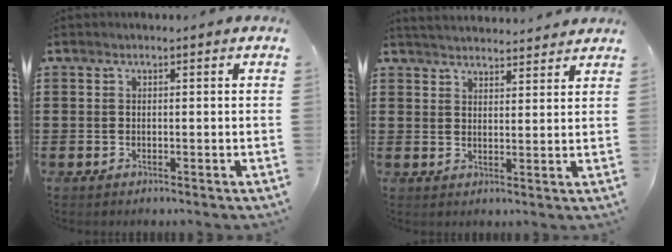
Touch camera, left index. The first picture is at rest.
{"total": 3.2, "force": [3.2, -0.1, 0.1], "torque": [-0.011, -0.013, 0.058]}